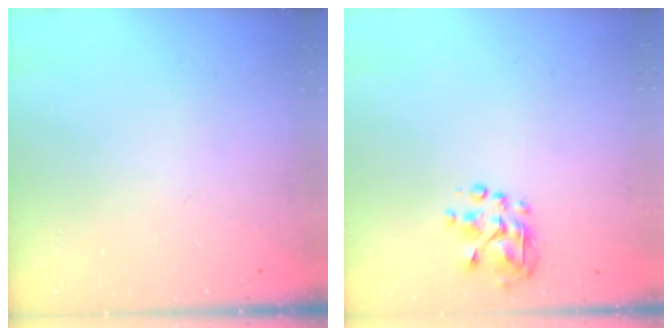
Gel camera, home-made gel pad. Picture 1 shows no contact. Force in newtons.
{"total": 5.3, "press": 5.2, "slide": 0.7}